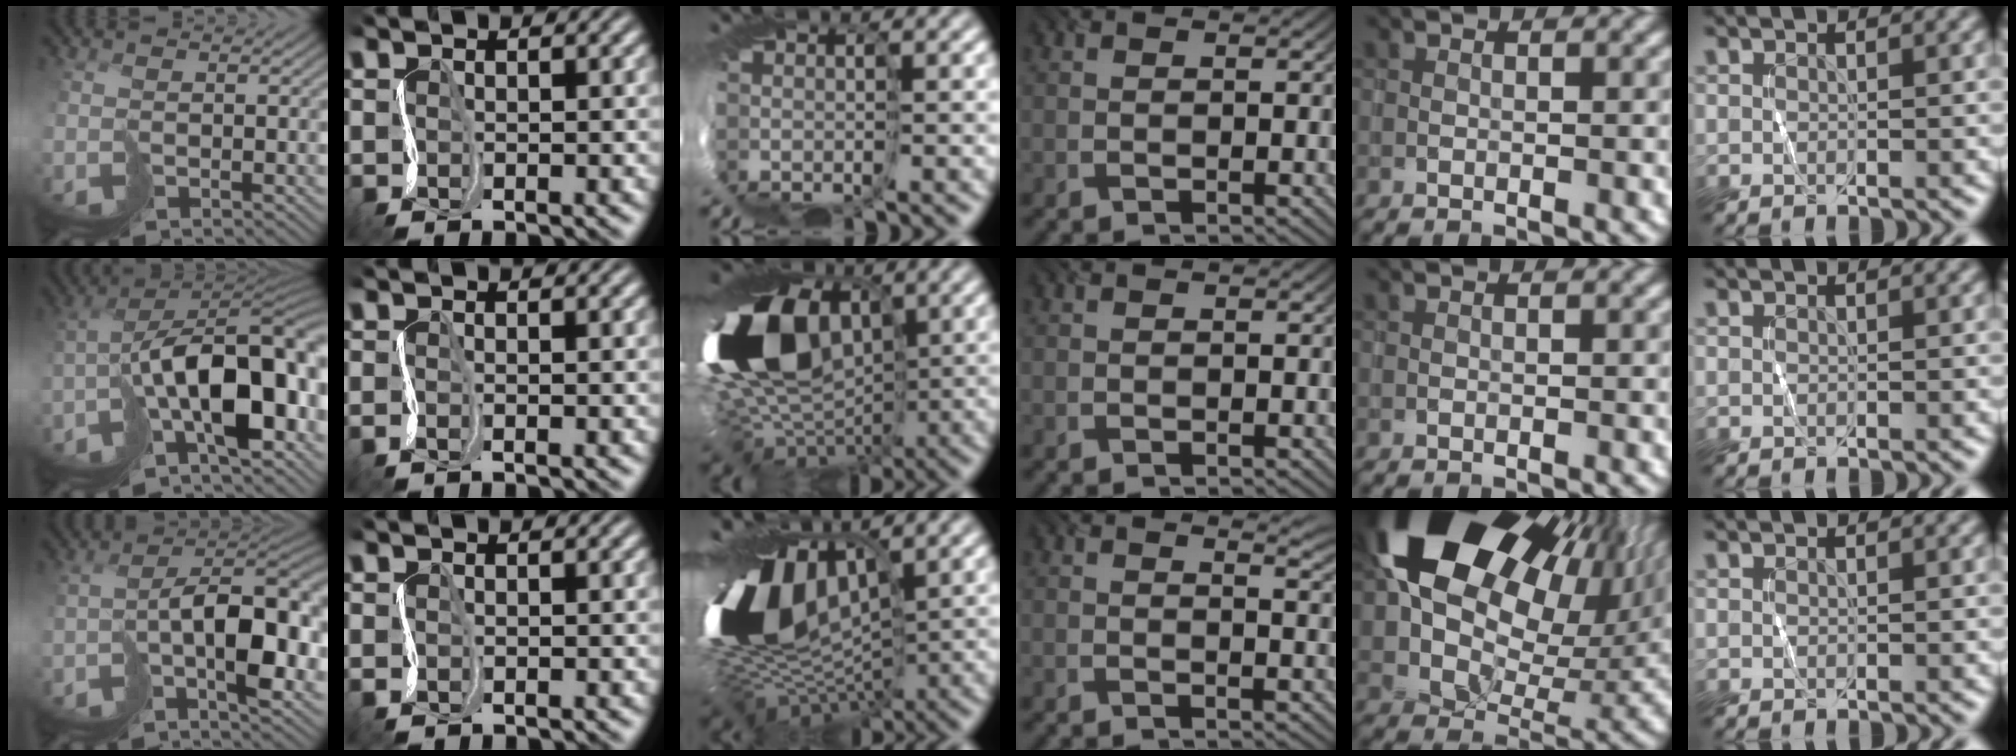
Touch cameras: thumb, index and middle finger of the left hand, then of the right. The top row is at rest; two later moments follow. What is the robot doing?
{"motion": "cut", "object": "wrapping paper"}